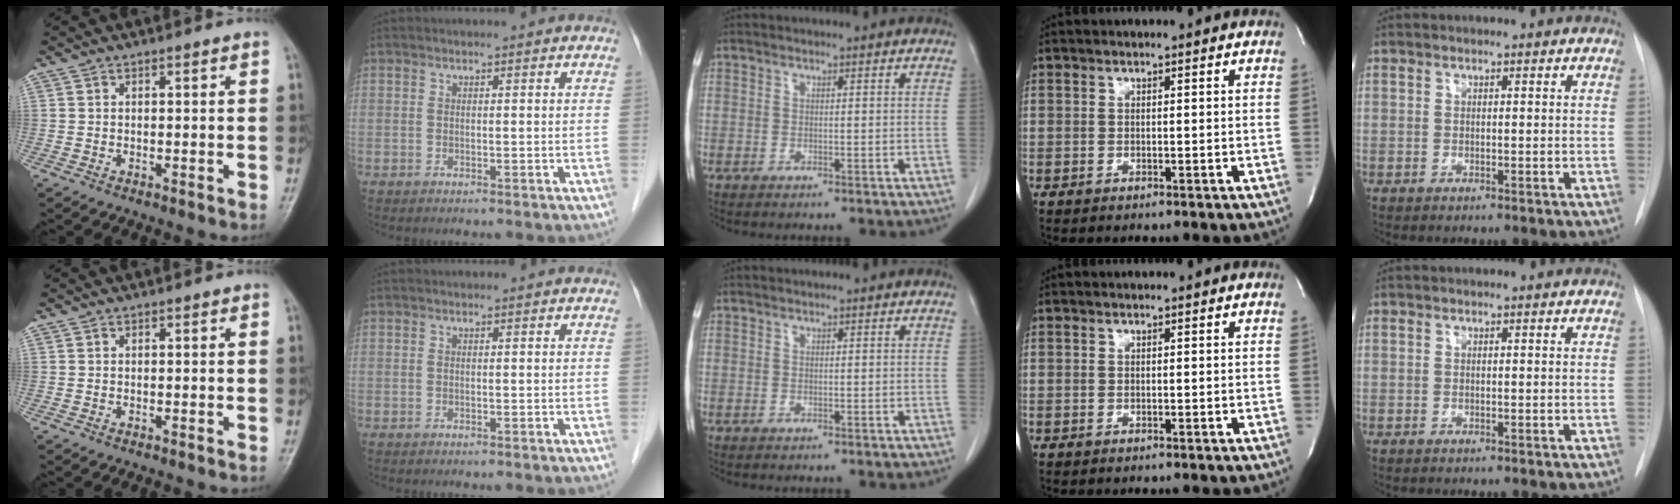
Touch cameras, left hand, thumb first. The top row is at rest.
{}